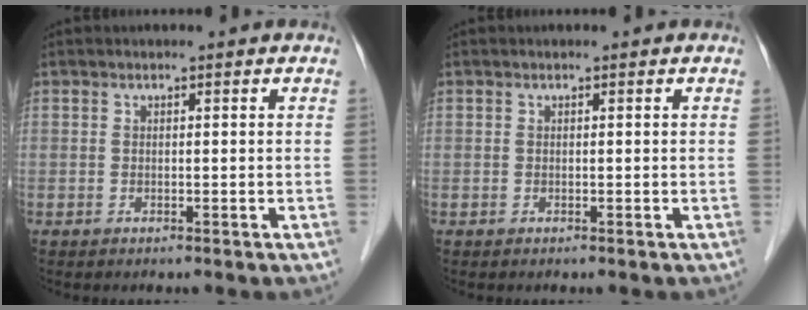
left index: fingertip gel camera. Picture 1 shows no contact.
{"total": 0.0}